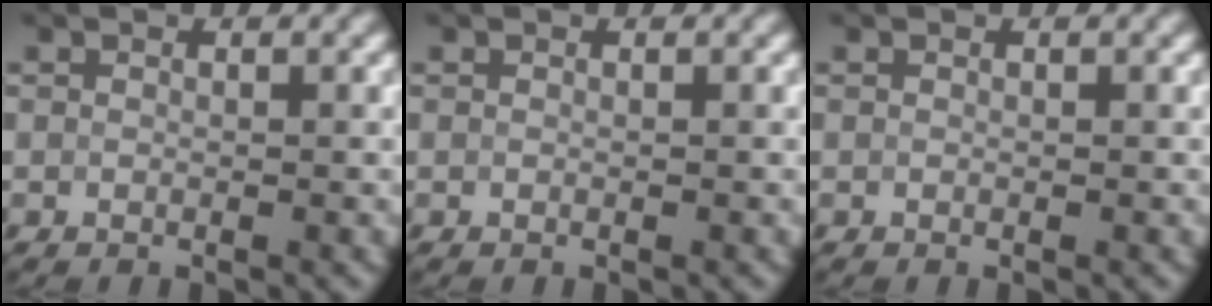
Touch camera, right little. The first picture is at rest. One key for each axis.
{"total": 0.0}
{"total": 0.0}